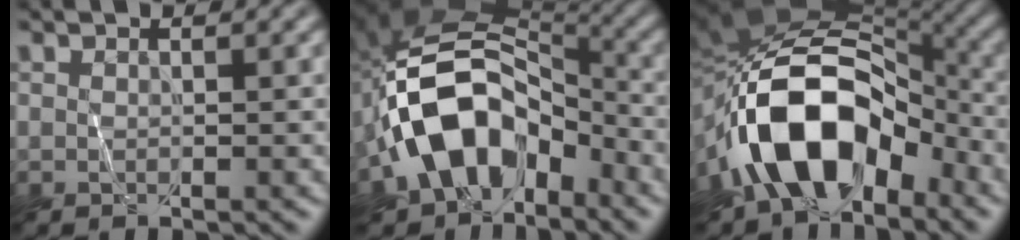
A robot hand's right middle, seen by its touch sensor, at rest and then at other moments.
{"total": 11.4, "force": [-5.0, 7.4, 7.1], "torque": [-0.115, 0.016, -0.091]}
{"total": 12.1, "force": [-5.7, 7.0, 7.9], "torque": [-0.124, 0.016, -0.099]}